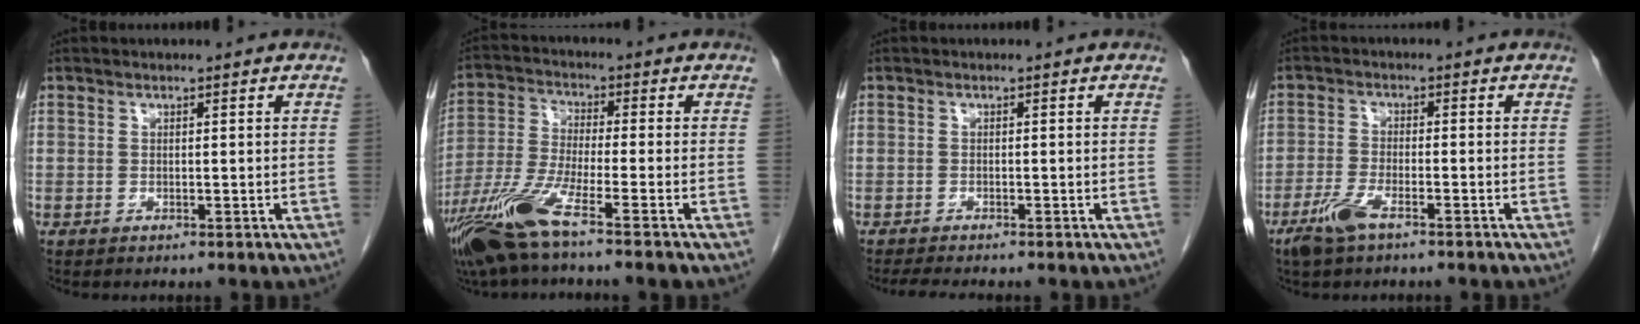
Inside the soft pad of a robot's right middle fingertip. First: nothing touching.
{"total": 10.5, "force": [-6.8, -0.6, 7.9], "torque": [-0.173, -0.031, -0.136]}
{"total": 3.0, "force": [-2.6, 0.1, 1.5], "torque": [-0.024, -0.008, -0.042]}
{"total": 4.8, "force": [-3.3, 0.9, 3.4], "torque": [-0.083, -0.007, -0.064]}